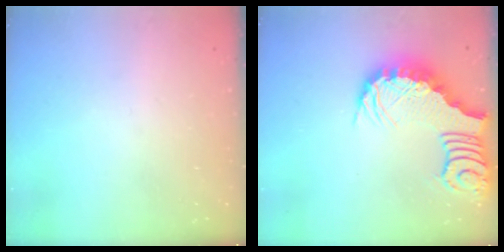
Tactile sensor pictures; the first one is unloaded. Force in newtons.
{"total": 3.9, "press": 3.8, "slide": 0.7}